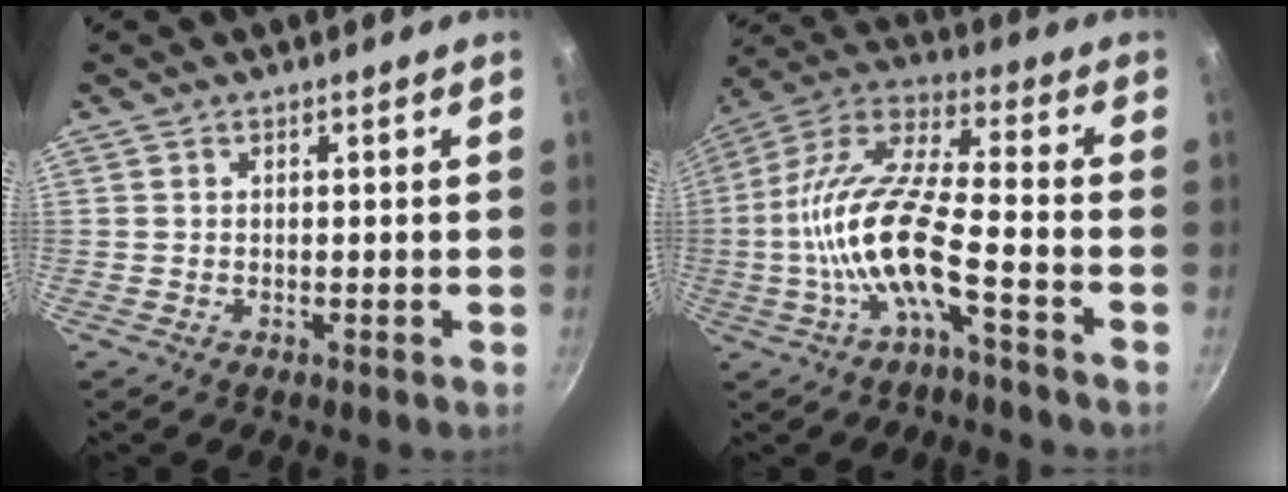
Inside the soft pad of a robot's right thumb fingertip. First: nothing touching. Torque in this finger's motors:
{"motor_torque": [0.06, 1.04, 1.99, -0.78, 0.23]}